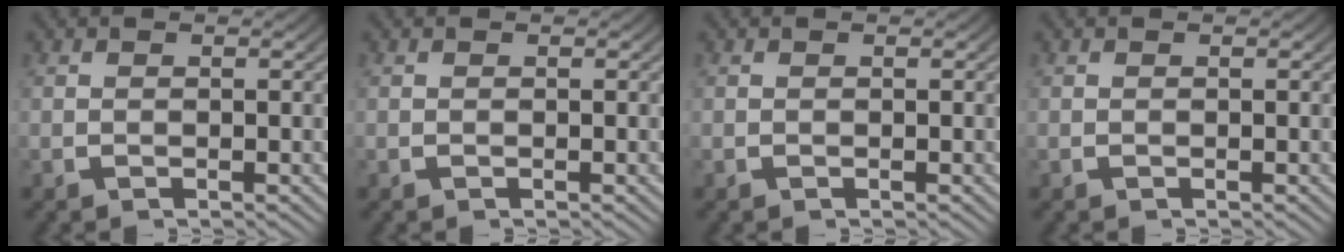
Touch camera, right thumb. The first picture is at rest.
{"total": 0.0}
{"total": 0.0}
{"total": 0.0}